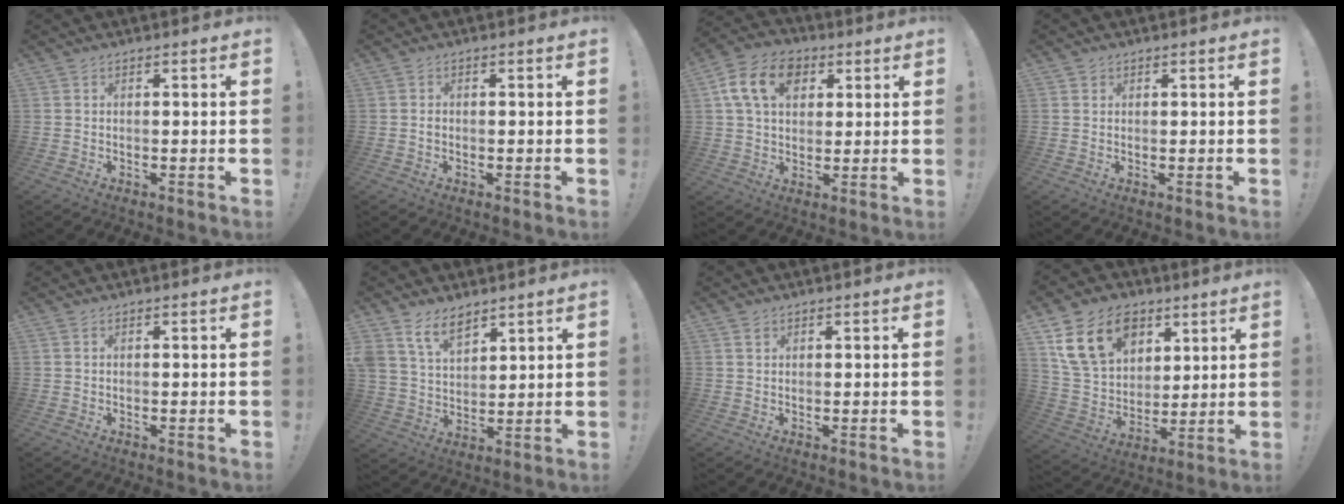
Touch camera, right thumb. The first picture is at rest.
{"total": 0.6, "force": [-0.4, 0.4, 0.2], "torque": [-0.011, 0.005, -0.006]}
{"total": 14.2, "force": [4.8, 10.4, 8.5], "torque": [-0.134, 0.003, 0.095]}
{"total": 1.0, "force": [0.6, 0.7, 0.0], "torque": [0.006, -0.002, 0.011]}
{"total": 0.0}
{"total": 9.8, "force": [7.2, 5.1, 4.2], "torque": [-0.091, -0.033, 0.142]}
{"total": 1.3, "force": [0.9, 0.9, 0.3], "torque": [0.000, -0.001, 0.016]}
{"total": 18.5, "force": [8.8, 13.4, 9.2], "torque": [-0.150, -0.031, 0.172]}